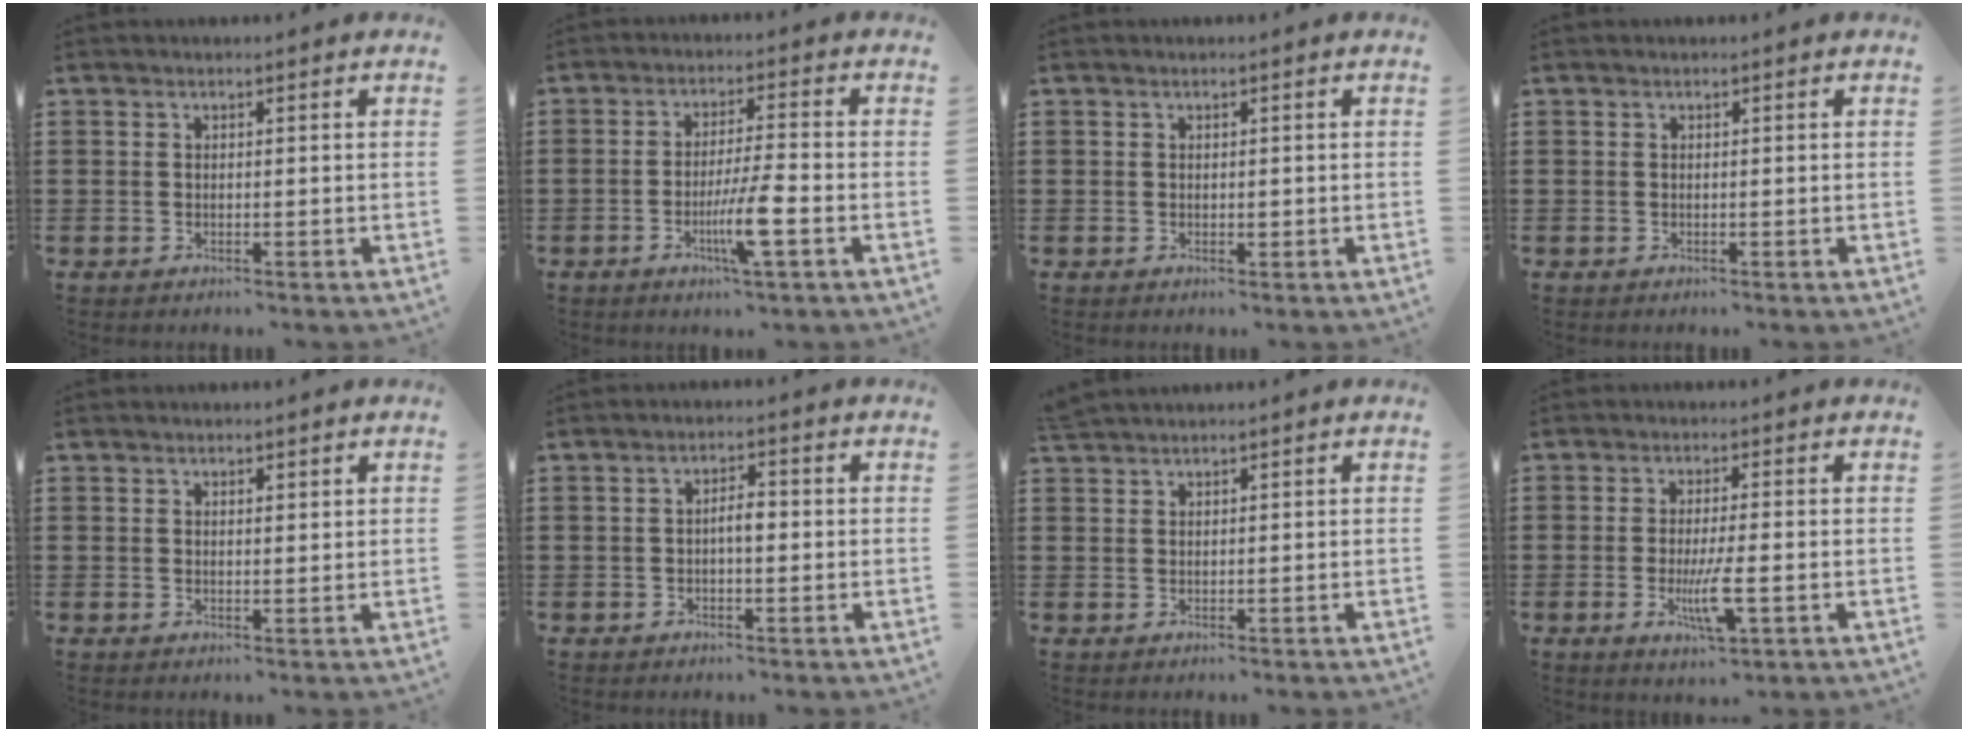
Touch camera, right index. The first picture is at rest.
{"total": 7.4, "force": [-2.7, 0.5, 6.9], "torque": [-0.130, -0.016, -0.051]}
{"total": 0.6, "force": [0.1, 0.5, 0.4], "torque": [-0.008, 0.002, 0.001]}
{"total": 0.0}
{"total": 1.0, "force": [0.8, 0.4, 0.3], "torque": [-0.008, 0.003, 0.015]}
{"total": 2.6, "force": [-0.3, 0.9, 2.4], "torque": [-0.044, 0.004, -0.006]}
{"total": 1.3, "force": [1.3, -0.1, 0.0], "torque": [-0.005, -0.002, 0.026]}
{"total": 6.5, "force": [-1.9, 1.3, 6.0], "torque": [-0.127, -0.019, -0.037]}